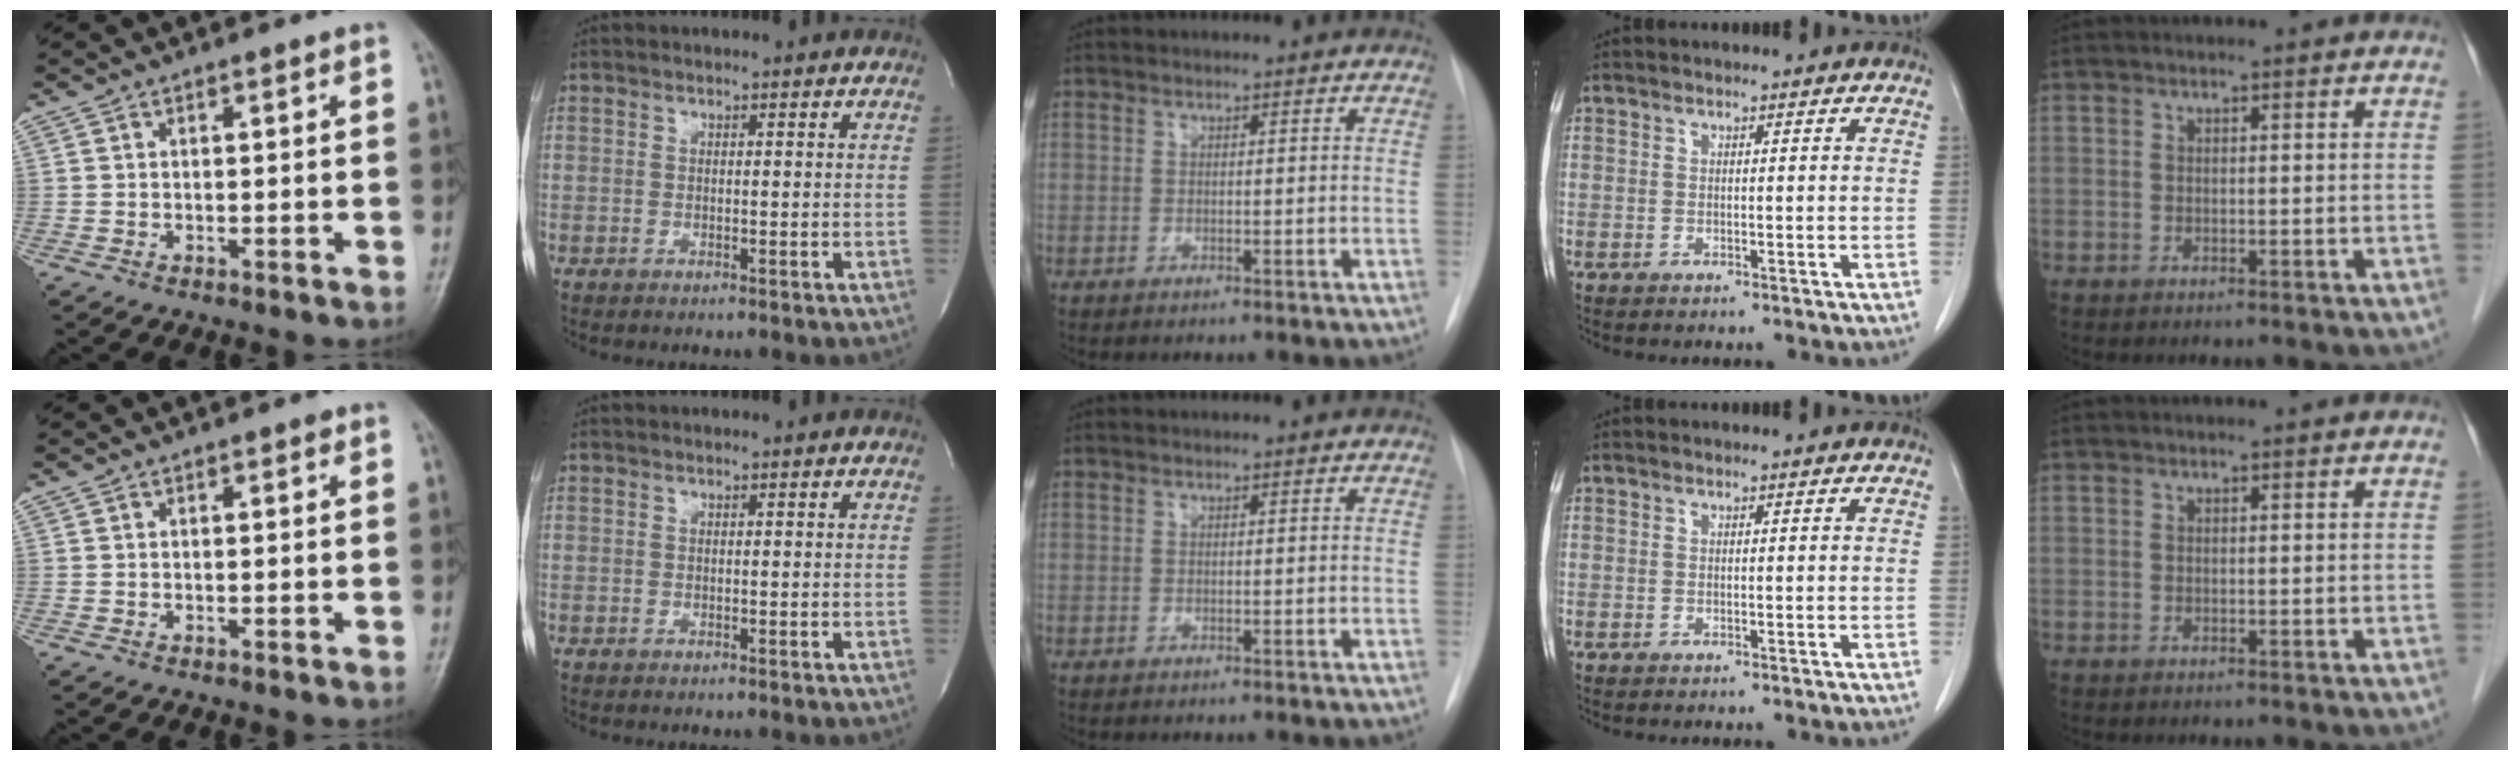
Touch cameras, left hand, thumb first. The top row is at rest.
{"thumb": {"total": 0.5, "force": [0.2, 0.2, 0.4], "torque": [-0.004, 0.001, 0.000]}}